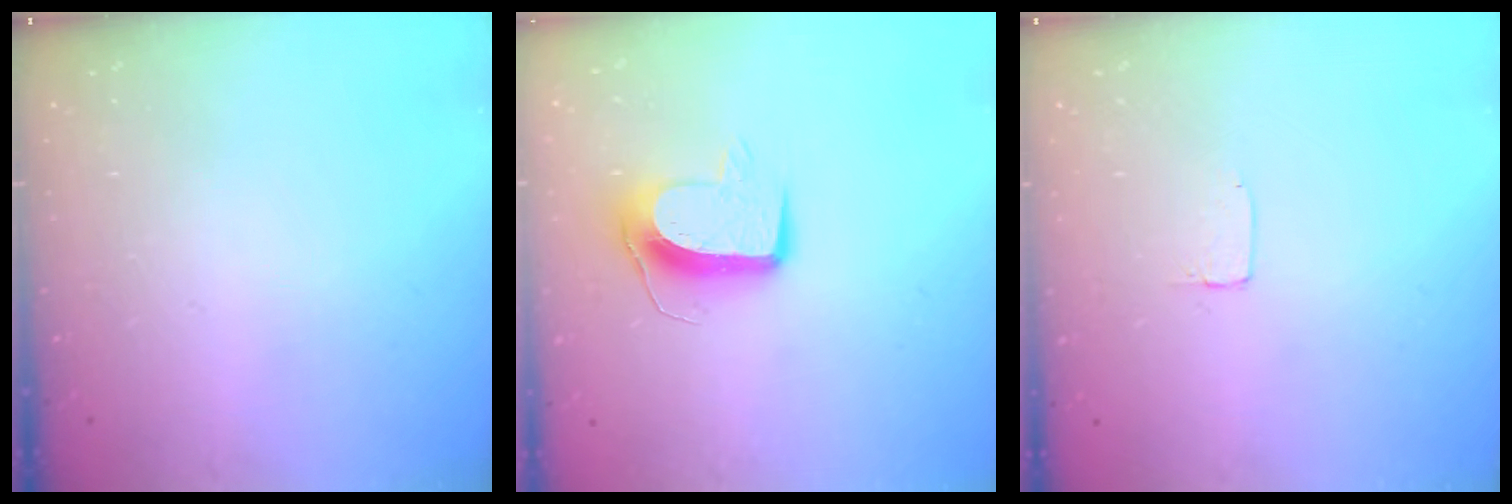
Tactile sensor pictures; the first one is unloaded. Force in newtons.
{"total": 10.3, "press": 10.3, "slide": 0.7}
{"total": 1.2, "press": 1.2, "slide": 0.0}